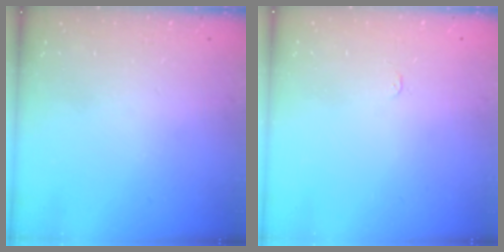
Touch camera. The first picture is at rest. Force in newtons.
{"total": 2.4, "press": 2.4, "slide": 0.3}